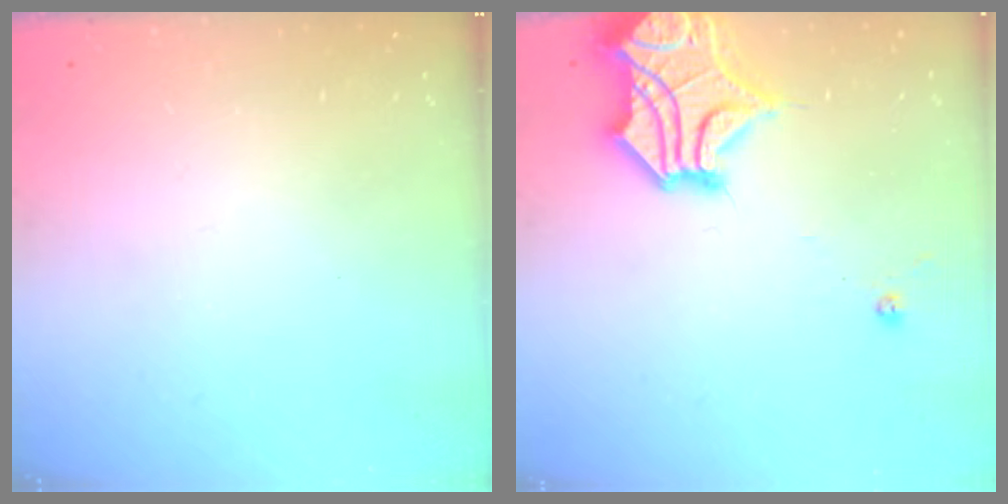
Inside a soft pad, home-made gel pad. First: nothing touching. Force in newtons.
{"total": 9.7, "press": 9.5, "slide": 2.4}